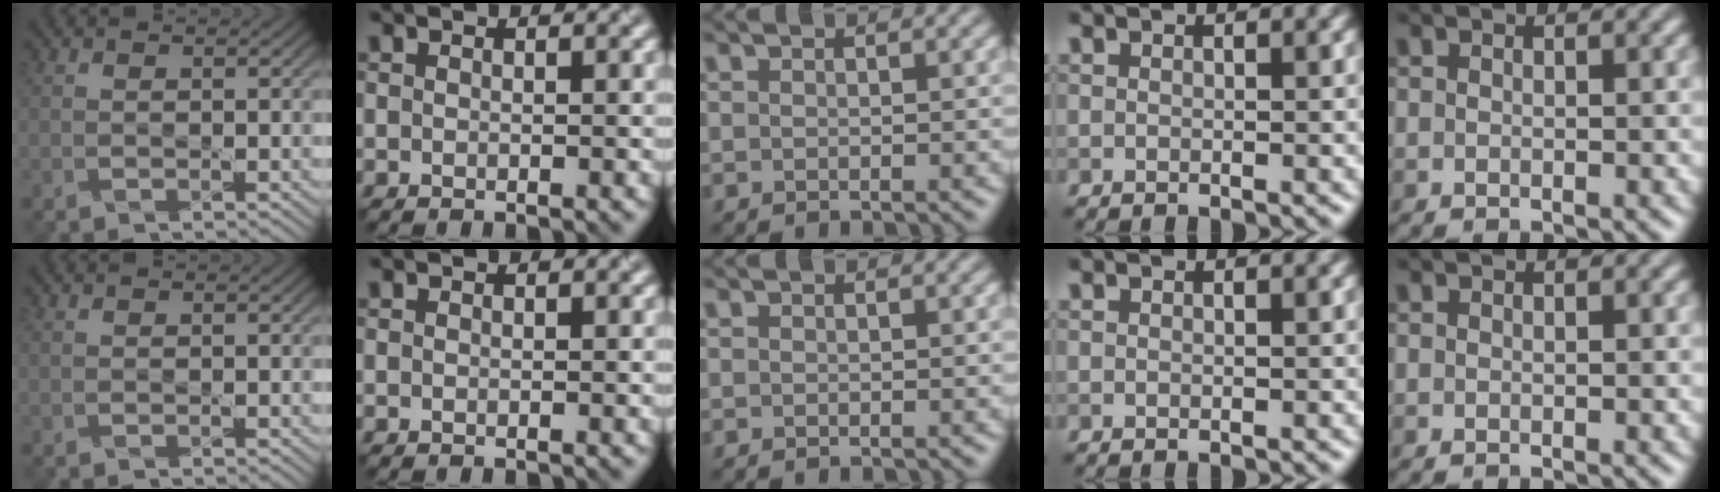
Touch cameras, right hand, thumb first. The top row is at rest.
{}